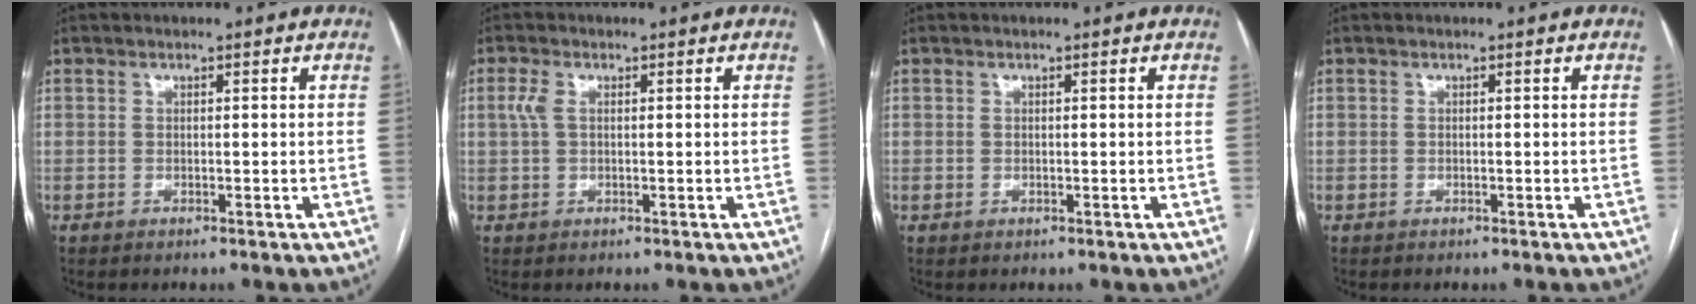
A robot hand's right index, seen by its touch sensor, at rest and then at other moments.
{"total": 2.3, "force": [0.5, 1.2, 1.9], "torque": [-0.055, 0.015, 0.014]}
{"total": 0.0}
{"total": 0.6, "force": [-0.5, -0.1, 0.2], "torque": [-0.001, 0.000, -0.010]}